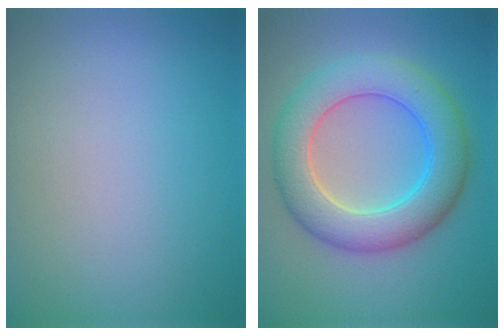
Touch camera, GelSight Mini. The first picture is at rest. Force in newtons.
{"total": 7.4, "press": 7.4, "slide": 0.4}